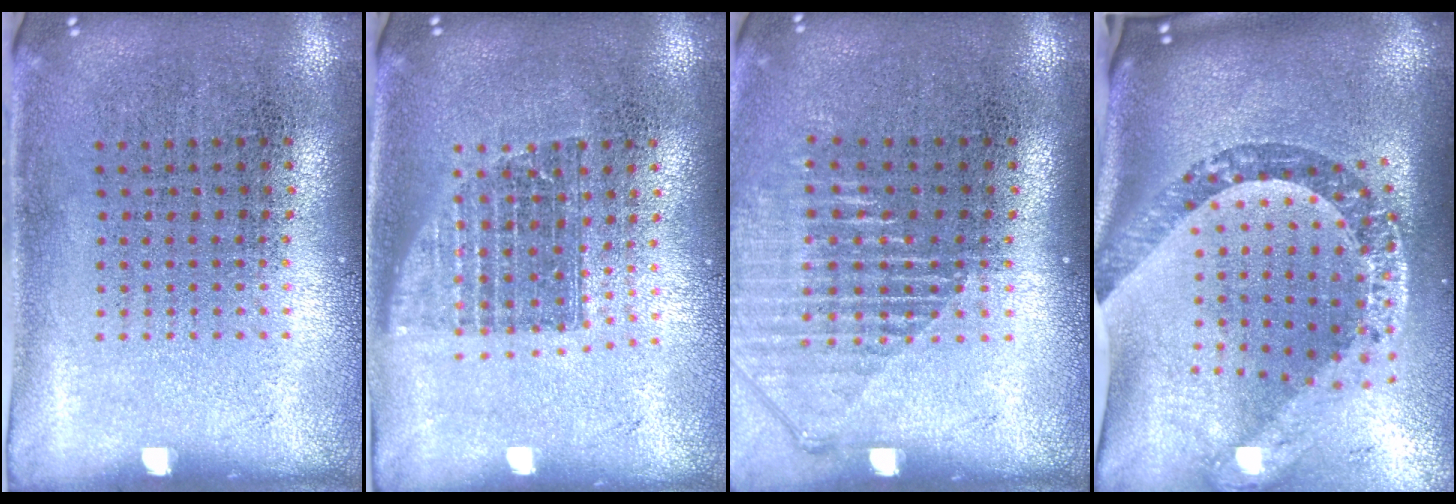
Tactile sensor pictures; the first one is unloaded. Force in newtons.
{"total": 1.4, "press": 1.1, "slide": 0.8}
{"total": 1.4, "press": 1.3, "slide": 0.6}
{"total": 3.6, "press": 2.5, "slide": 2.6}